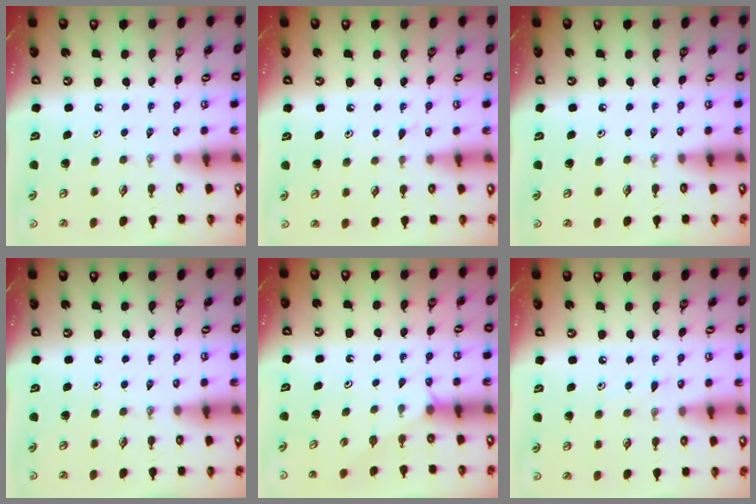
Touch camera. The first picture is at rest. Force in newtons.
{"total": 5.2, "press": 5.2, "slide": 0.5}
{"total": 0.0}
{"total": 0.0}
{"total": 2.6, "press": 2.5, "slide": 0.5}
{"total": 4.4, "press": 4.4, "slide": 0.4}